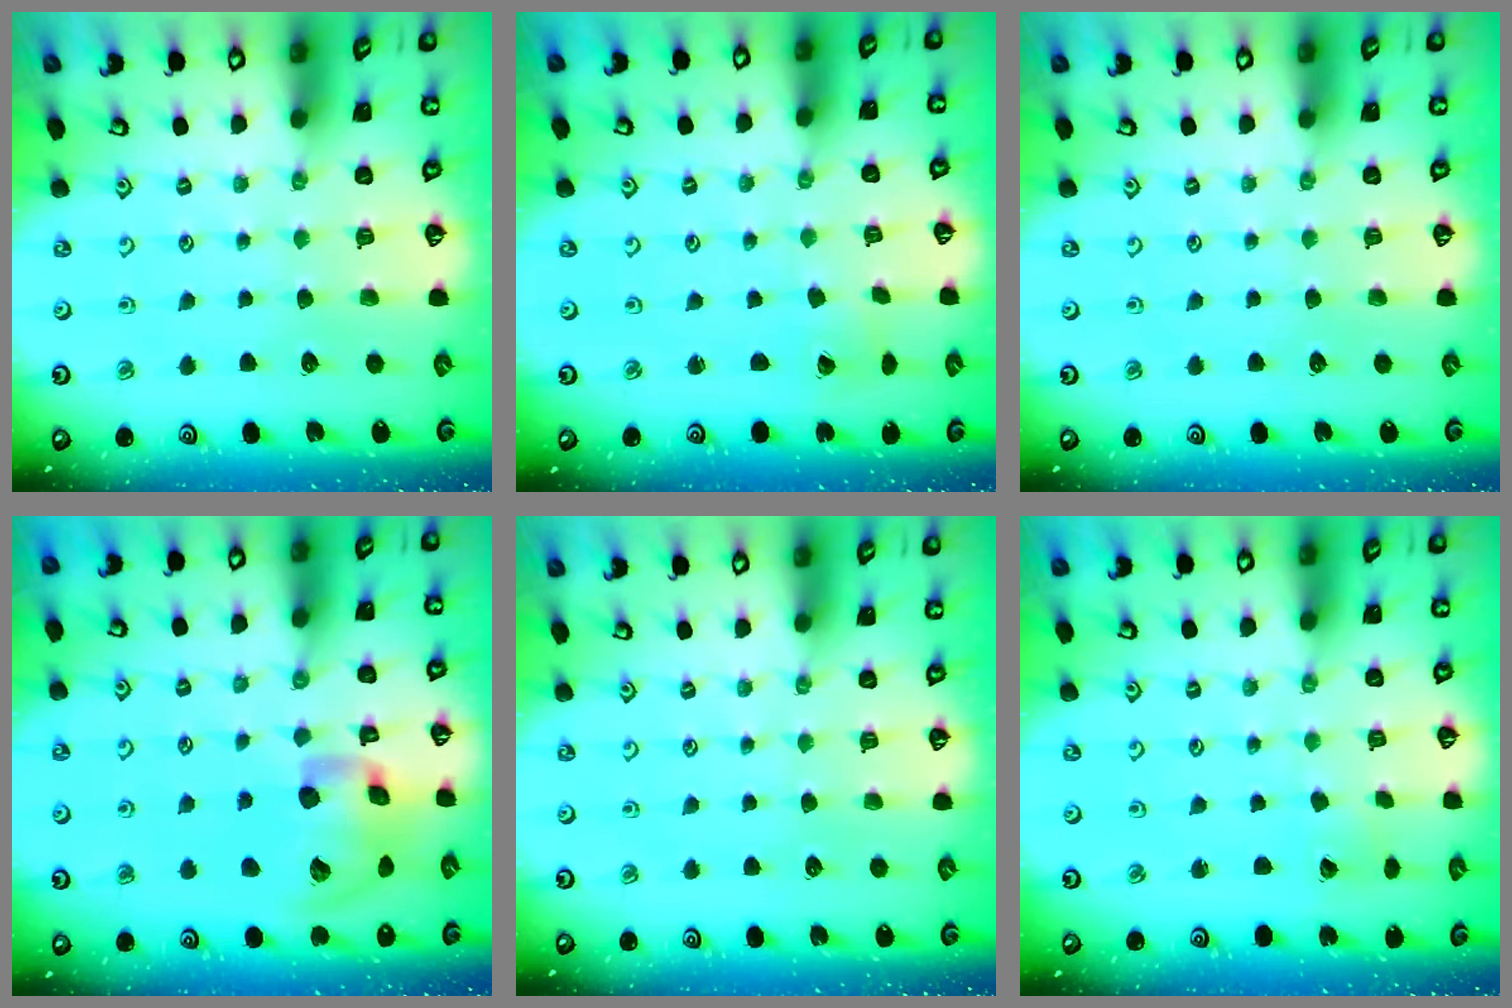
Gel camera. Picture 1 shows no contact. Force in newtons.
{"total": 1.9, "press": 1.9, "slide": 0.0}
{"total": 0.0}
{"total": 17.1, "press": 16.9, "slide": 2.5}
{"total": 0.0}
{"total": 2.4, "press": 2.4, "slide": 0.2}